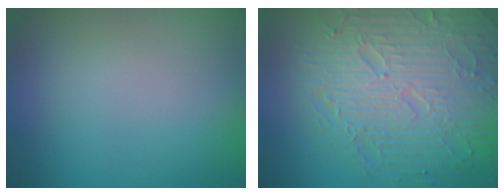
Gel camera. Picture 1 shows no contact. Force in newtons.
{"total": 10.0, "press": 6.5, "slide": 7.6}